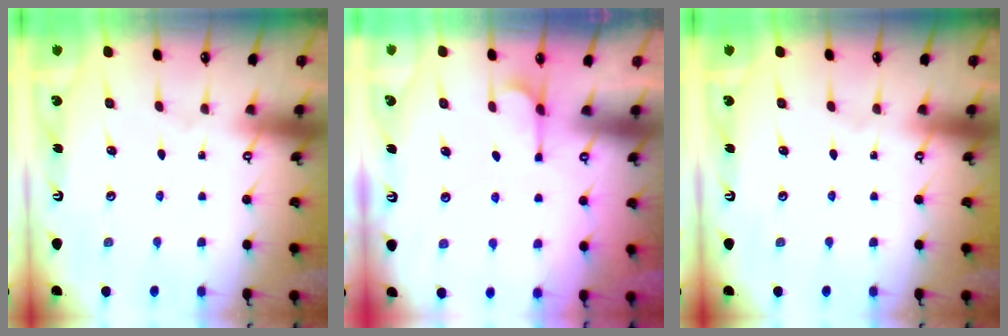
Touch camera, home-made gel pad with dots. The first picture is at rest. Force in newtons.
{"total": 2.5, "press": 2.1, "slide": 1.2}
{"total": 0.0}